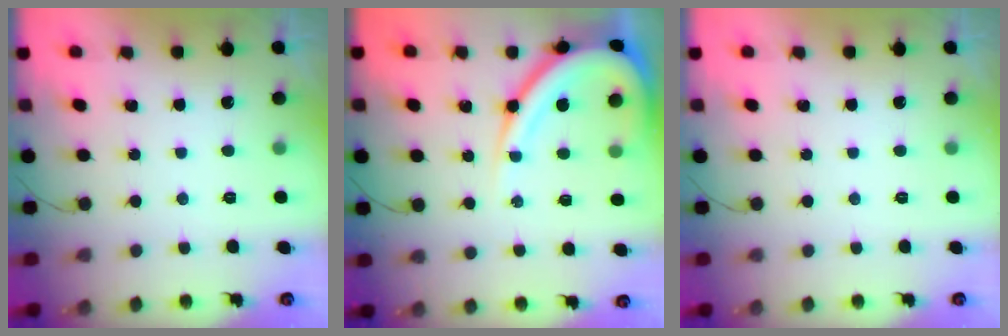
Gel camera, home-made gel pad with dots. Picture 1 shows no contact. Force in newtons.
{"total": 15.5, "press": 15.3, "slide": 1.8}
{"total": 0.0}